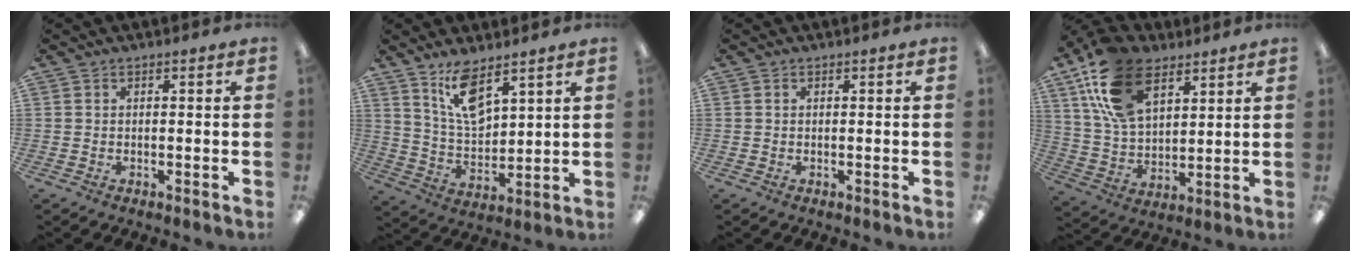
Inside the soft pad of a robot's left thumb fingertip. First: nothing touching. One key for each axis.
{"total": 10.7, "fx": 7.5, "fy": 4.4, "fz": 6.1, "tx": -0.117, "ty": -0.034, "tz": 0.137}
{"total": 0.0}
{"total": 19.0, "fx": 10.1, "fy": 11.3, "fz": 11.6, "tx": -0.238, "ty": -0.020, "tz": 0.189}